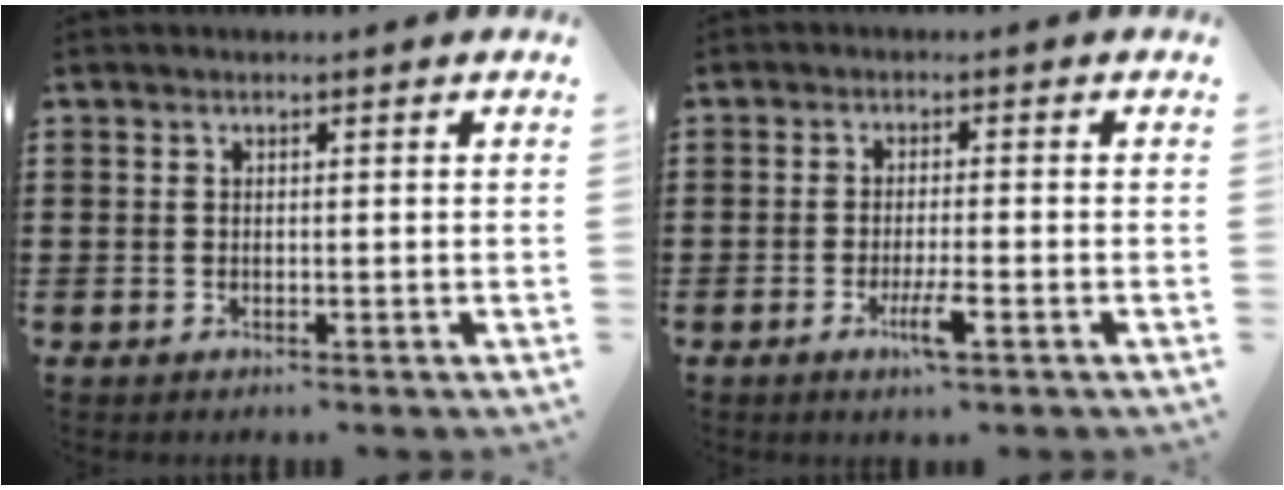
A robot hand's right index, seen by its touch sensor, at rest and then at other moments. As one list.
[{"total": 4.3, "force": [-1.9, 0.4, 3.8], "torque": [-0.075, -0.012, -0.036]}]